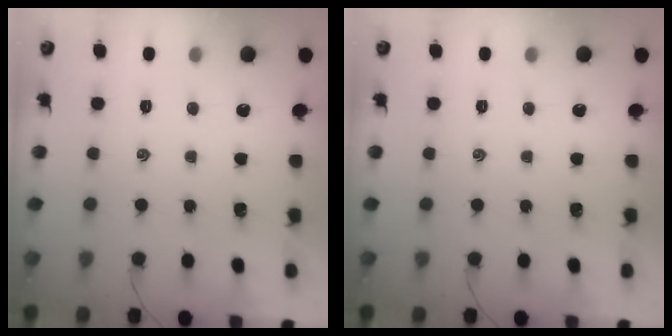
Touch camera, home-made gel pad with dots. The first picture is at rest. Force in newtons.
{"total": 0.0}